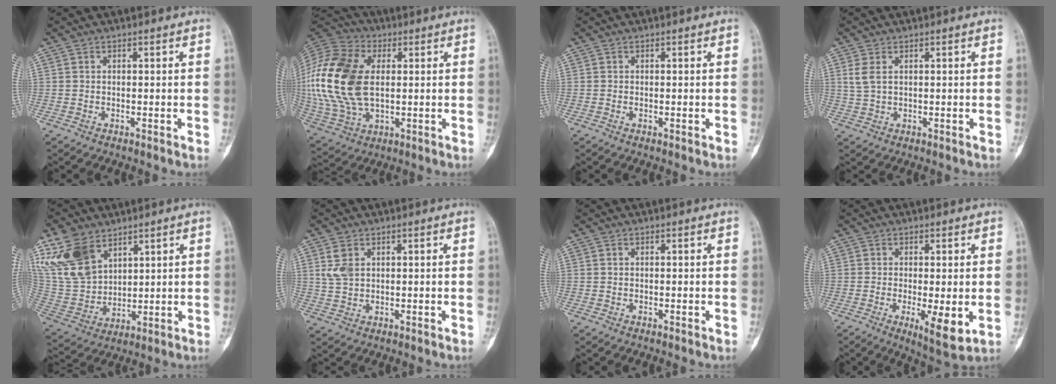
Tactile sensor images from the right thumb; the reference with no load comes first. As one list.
[{"total": 23.3, "force": [2.3, 14.5, 18.1], "torque": [-0.405, -0.005, 0.042]}, {"total": 0.0}, {"total": 3.2, "force": [1.1, 1.9, 2.4], "torque": [-0.058, 0.002, 0.030]}, {"total": 14.8, "force": [8.5, 9.2, 7.8], "torque": [-0.146, -0.028, 0.188]}, {"total": 4.2, "force": [1.5, 2.8, 2.7], "torque": [-0.053, 0.000, 0.038]}, {"total": 0.0}, {"total": 5.4, "force": [-1.0, 1.5, 5.1], "torque": [-0.082, -0.017, -0.017]}]